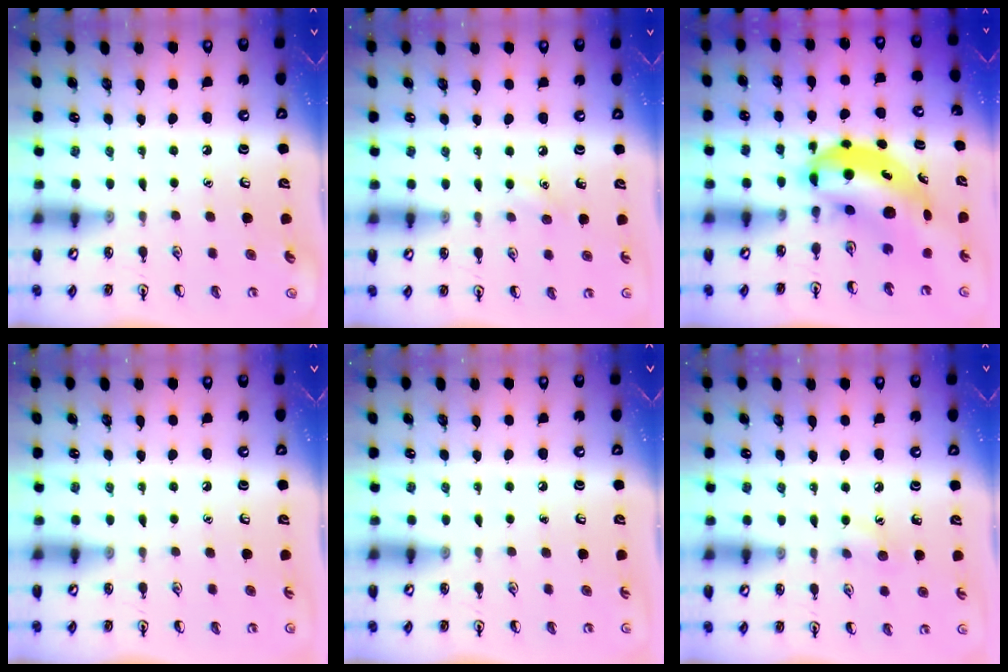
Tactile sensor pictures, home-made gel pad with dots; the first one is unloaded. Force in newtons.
{"total": 5.9, "press": 5.6, "slide": 1.8}
{"total": 8.8, "press": 8.5, "slide": 2.3}
{"total": 0.0}
{"total": 0.0}
{"total": 6.5, "press": 6.3, "slide": 1.6}